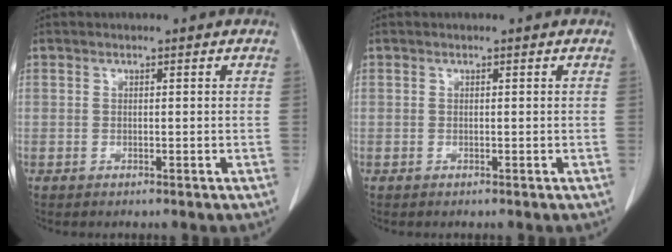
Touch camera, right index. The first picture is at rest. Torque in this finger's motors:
{"motor_torque": [0.00, 0.00, 0.00, 0.00]}